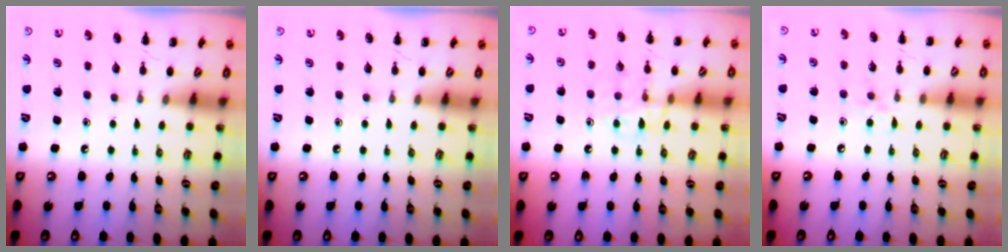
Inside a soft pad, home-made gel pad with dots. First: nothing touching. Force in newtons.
{"total": 0.0}
{"total": 9.6, "press": 9.6, "slide": 0.7}
{"total": 5.8, "press": 5.6, "slide": 1.3}